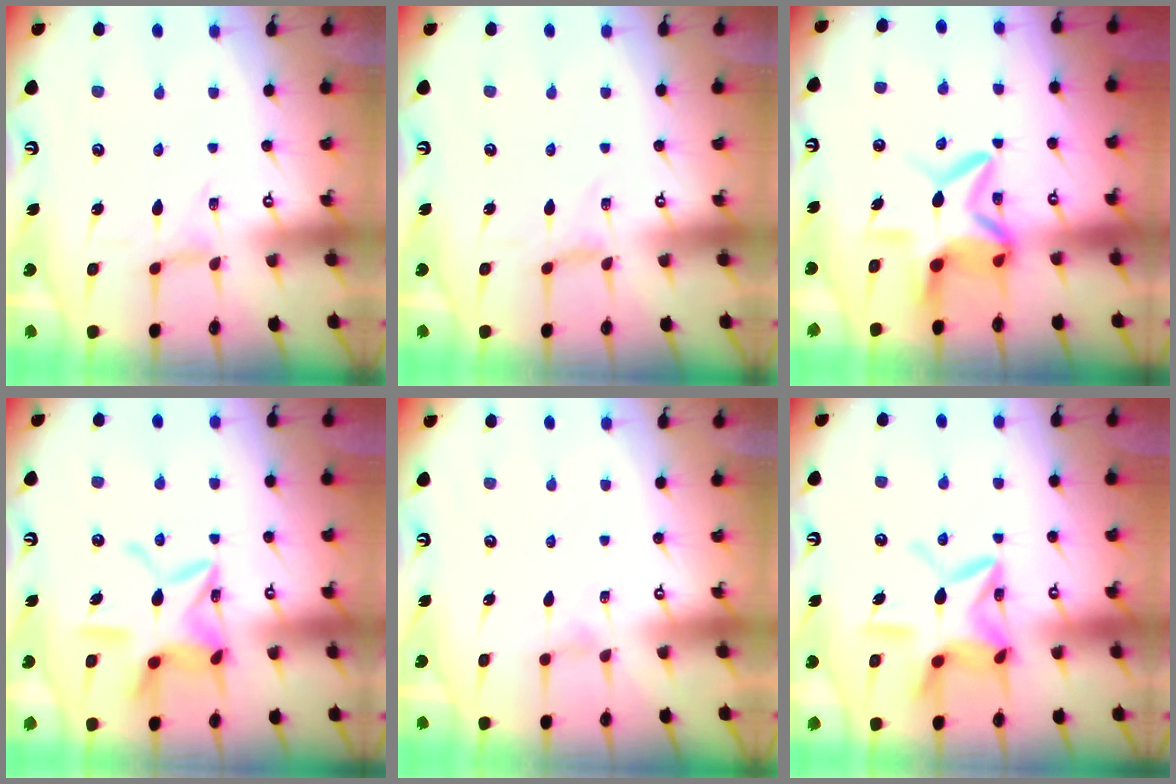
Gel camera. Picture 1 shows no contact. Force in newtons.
{"total": 0.0}
{"total": 10.9, "press": 10.8, "slide": 1.5}
{"total": 15.5, "press": 15.4, "slide": 1.4}
{"total": 0.6, "press": 0.5, "slide": 0.2}
{"total": 14.1, "press": 14.1, "slide": 1.1}